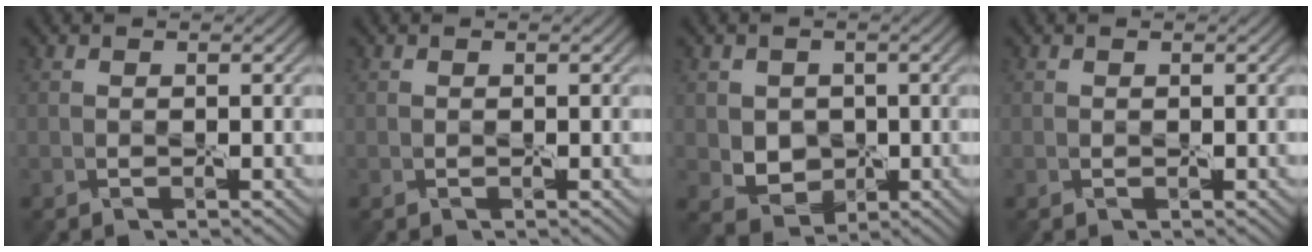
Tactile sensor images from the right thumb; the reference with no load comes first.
{"total": 0.0}
{"total": 2.8, "force": [0.4, 2.7, 0.6], "torque": [-0.018, -0.005, 0.004]}
{"total": 0.0}